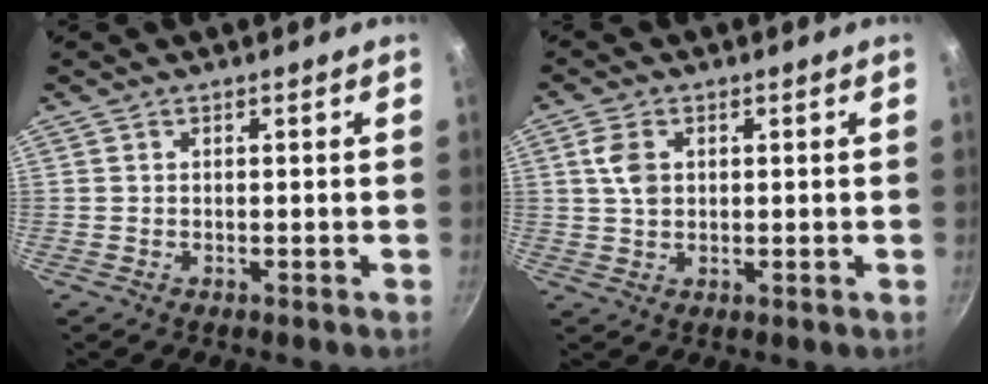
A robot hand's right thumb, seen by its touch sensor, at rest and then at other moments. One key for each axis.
{"total": 4.7, "fx": 1.1, "fy": 3.2, "fz": 3.3, "tx": -0.058, "ty": 0.003, "tz": 0.019}